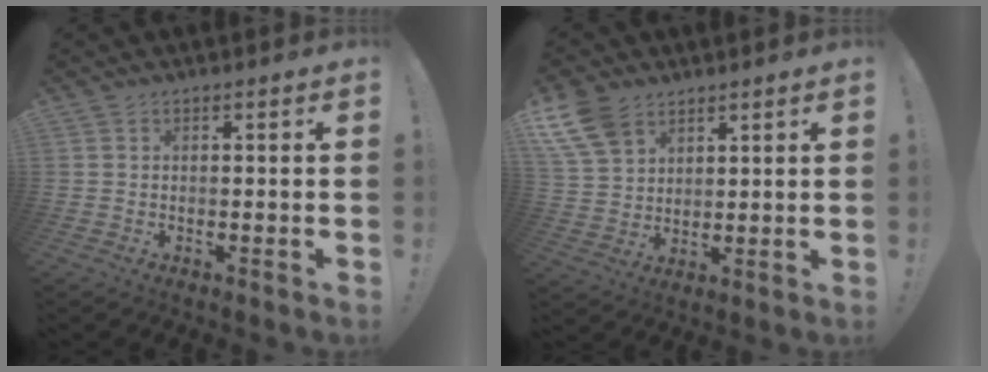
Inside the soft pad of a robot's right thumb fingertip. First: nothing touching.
{"total": 11.0, "force": [6.8, 7.0, 5.0], "torque": [-0.107, -0.027, 0.137]}